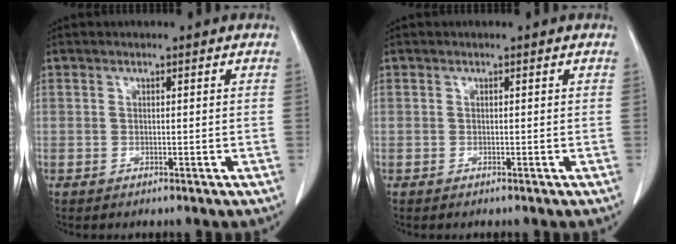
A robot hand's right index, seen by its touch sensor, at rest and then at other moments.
{"total": 0.0}